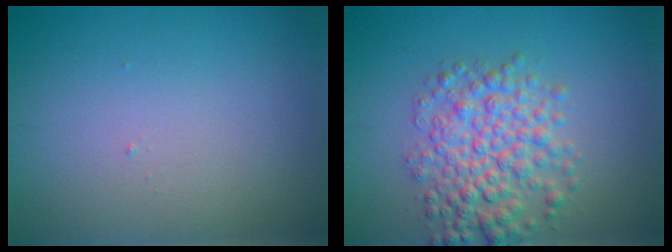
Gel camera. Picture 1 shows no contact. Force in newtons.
{"total": 5.3, "press": 5.3, "slide": 0.1}